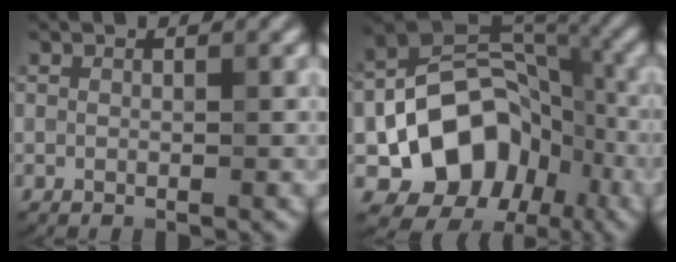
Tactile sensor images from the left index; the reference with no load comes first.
{"total": 11.2, "force": [-3.9, 8.7, 6.0], "torque": [-0.080, 0.004, -0.072]}